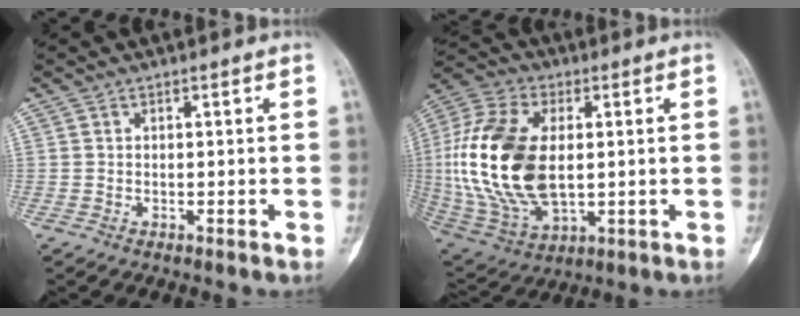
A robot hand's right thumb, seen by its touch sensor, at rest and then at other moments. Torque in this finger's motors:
{"motor_torque": [2.54, 2.47, 1.48, -1.30, 0.64]}